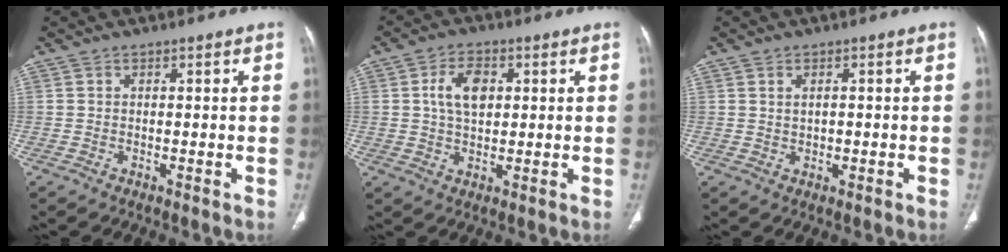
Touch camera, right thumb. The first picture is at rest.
{"total": 7.0, "force": [1.6, 4.3, 5.3], "torque": [-0.085, 0.002, 0.030]}
{"total": 1.6, "force": [0.3, 1.0, 1.2], "torque": [-0.022, 0.001, 0.009]}